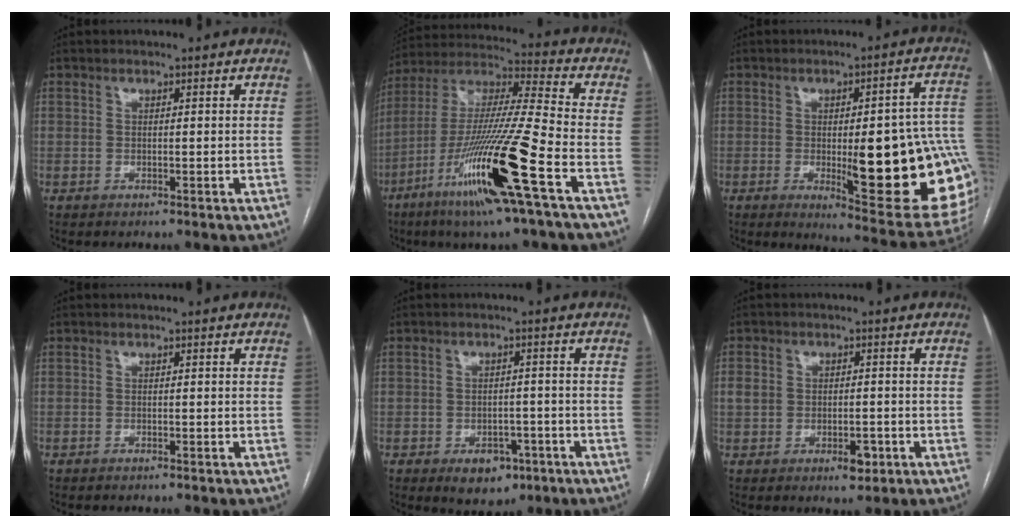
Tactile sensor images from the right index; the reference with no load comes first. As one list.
[{"total": 20.4, "force": [-9.2, -0.6, 18.2], "torque": [-0.379, -0.040, -0.179]}, {"total": 22.0, "force": [-3.0, 4.4, 21.4], "torque": [-0.183, 0.007, -0.020]}, {"total": 0.0}, {"total": 5.6, "force": [-3.0, 3.6, 3.1], "torque": [-0.036, 0.004, -0.033]}, {"total": 4.9, "force": [-1.2, 3.4, 3.3], "torque": [-0.049, 0.011, -0.008]}]